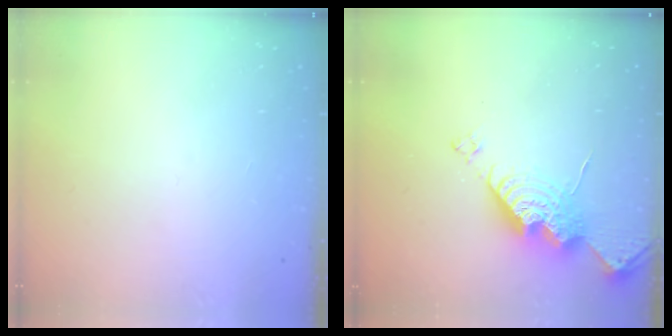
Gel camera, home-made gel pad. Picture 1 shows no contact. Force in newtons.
{"total": 13.5, "press": 13.5, "slide": 1.0}